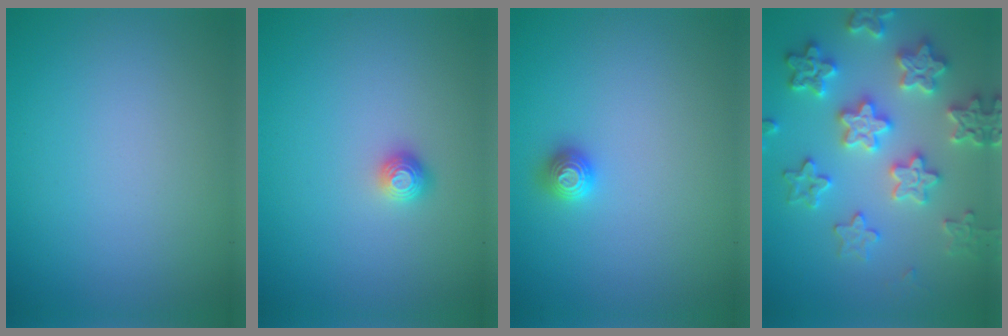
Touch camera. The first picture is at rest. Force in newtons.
{"total": 1.2, "press": 1.0, "slide": 0.5}
{"total": 1.1, "press": 1.1, "slide": 0.2}
{"total": 6.1, "press": 5.9, "slide": 1.3}